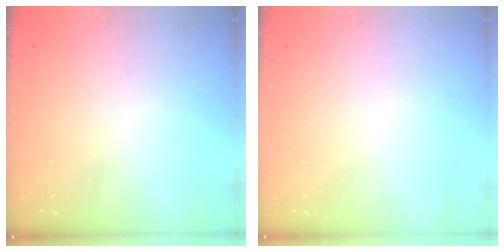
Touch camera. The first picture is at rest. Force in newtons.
{"total": 0.0}